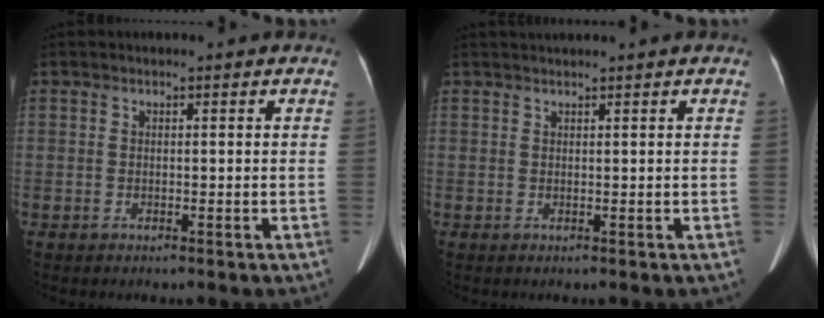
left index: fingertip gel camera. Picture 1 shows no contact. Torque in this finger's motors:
{"motor_torque": [0.28, -1.39, 0.00, -0.02]}